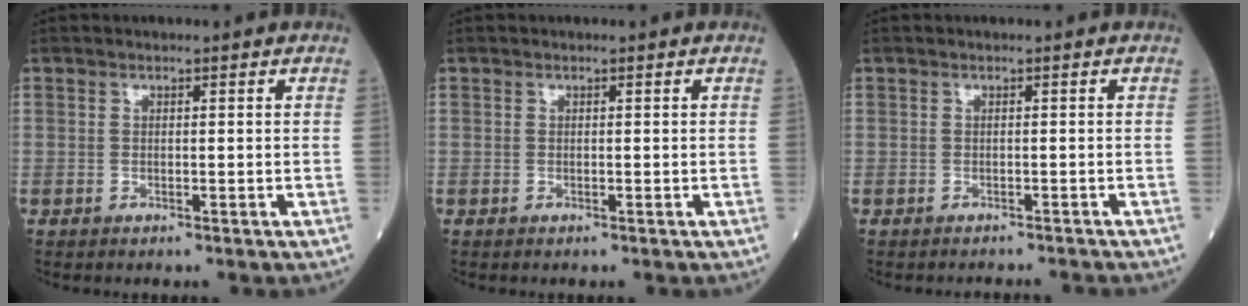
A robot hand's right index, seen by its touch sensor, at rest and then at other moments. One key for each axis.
{"total": 0.0}
{"total": 3.4, "fx": -3.4, "fy": 0.3, "fz": 0.5, "tx": -0.005, "ty": -0.011, "tz": -0.039}